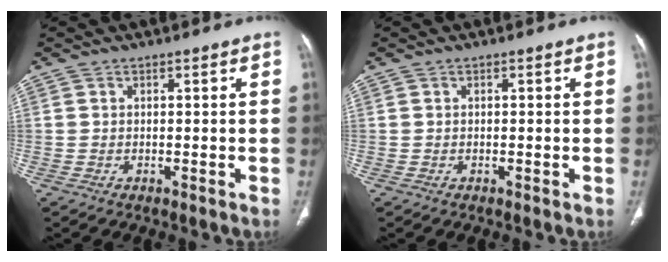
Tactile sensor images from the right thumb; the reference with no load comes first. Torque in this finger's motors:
{"motor_torque": [0.23, 0.10, 0.01, -0.47, 0.04]}